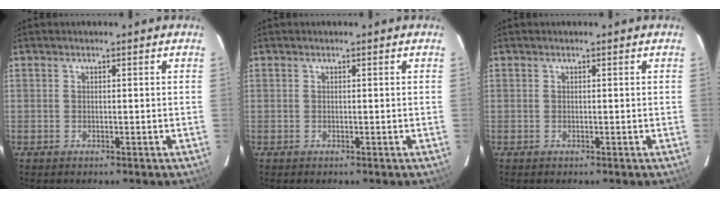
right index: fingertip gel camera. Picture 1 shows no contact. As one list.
[{"total": 0.0}, {"total": 0.0}]